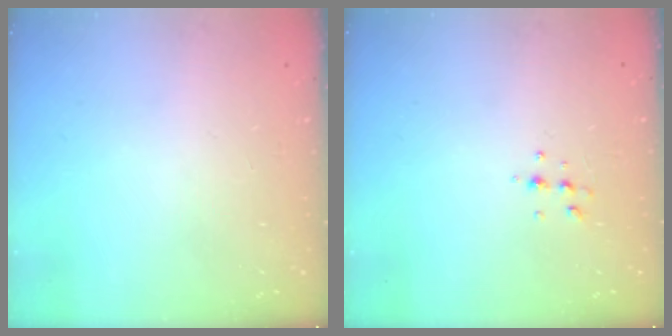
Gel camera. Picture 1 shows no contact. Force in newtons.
{"total": 4.7, "press": 4.6, "slide": 1.0}